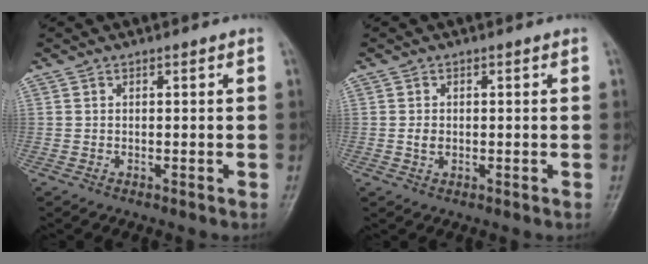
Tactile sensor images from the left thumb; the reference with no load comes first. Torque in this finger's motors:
{"motor_torque": [-0.27, 0.24, 0.06, 0.00, 0.00]}